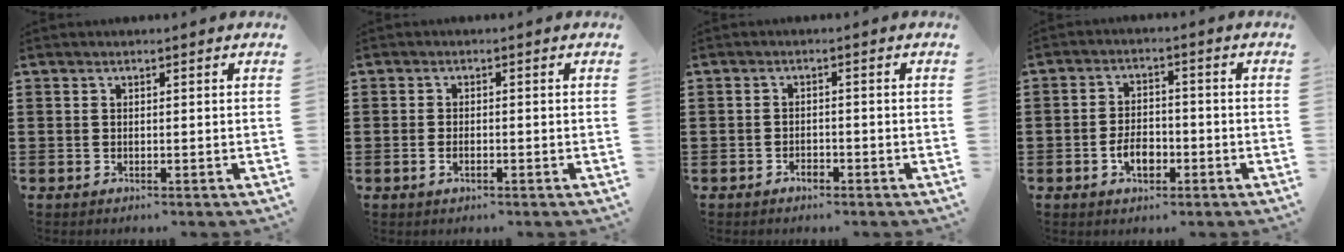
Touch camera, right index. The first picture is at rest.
{"total": 1.1, "force": [-0.5, 0.4, 0.9], "torque": [-0.019, -0.004, -0.008]}
{"total": 1.4, "force": [-1.2, 0.5, 0.4], "torque": [-0.012, -0.004, -0.024]}
{"total": 4.4, "force": [-1.7, 2.7, 3.1], "torque": [-0.049, 0.002, -0.031]}